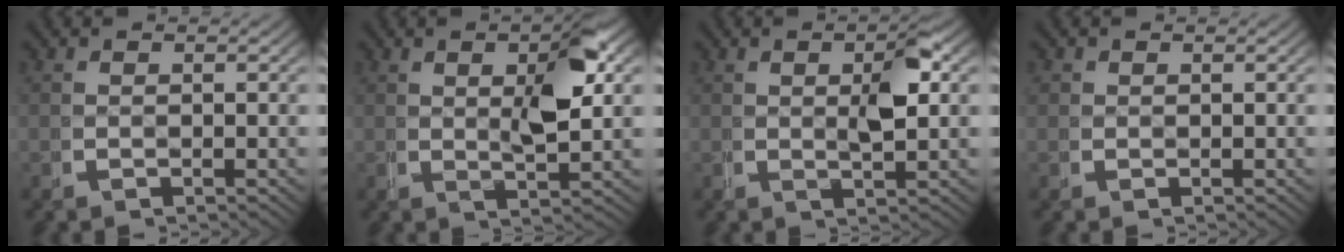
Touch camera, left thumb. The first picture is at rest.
{"total": 5.2, "force": [1.1, 1.3, 4.9], "torque": [-0.082, -0.005, 0.025]}
{"total": 3.6, "force": [0.8, 0.8, 3.5], "torque": [-0.062, -0.002, 0.018]}
{"total": 0.7, "force": [0.4, 0.6, 0.1], "torque": [-0.005, -0.009, 0.011]}